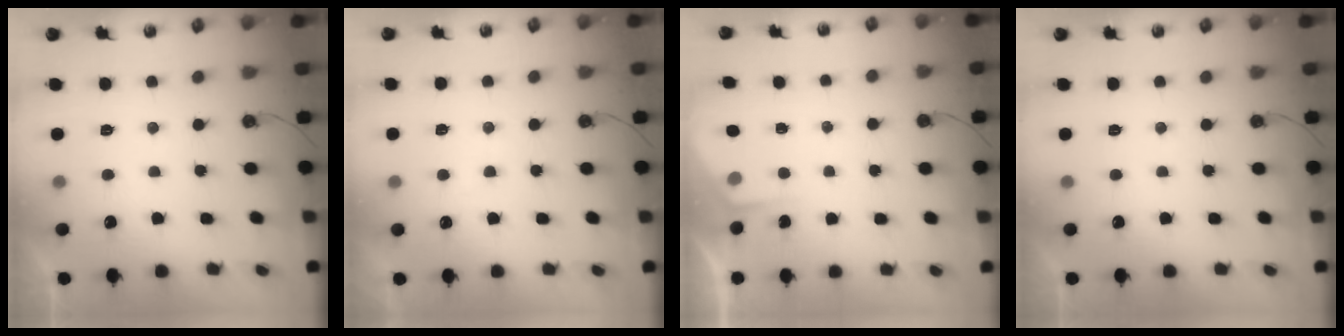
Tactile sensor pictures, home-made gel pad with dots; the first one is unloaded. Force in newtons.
{"total": 4.4, "press": 4.3, "slide": 0.6}
{"total": 1.8, "press": 1.7, "slide": 0.3}
{"total": 0.0}